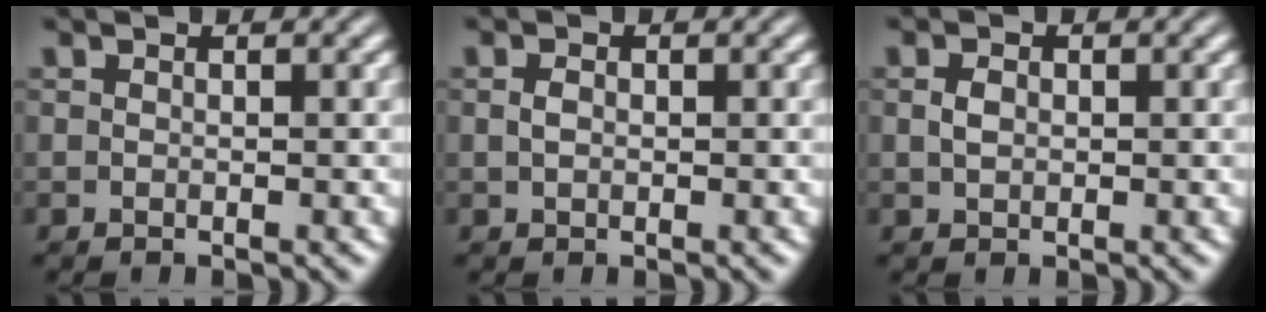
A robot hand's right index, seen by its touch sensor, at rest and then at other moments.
{"total": 0.8, "force": [0.0, -0.7, 0.3], "torque": [-0.003, -0.006, 0.008]}
{"total": 0.7, "force": [0.2, -0.5, 0.5], "torque": [-0.003, -0.006, 0.012]}